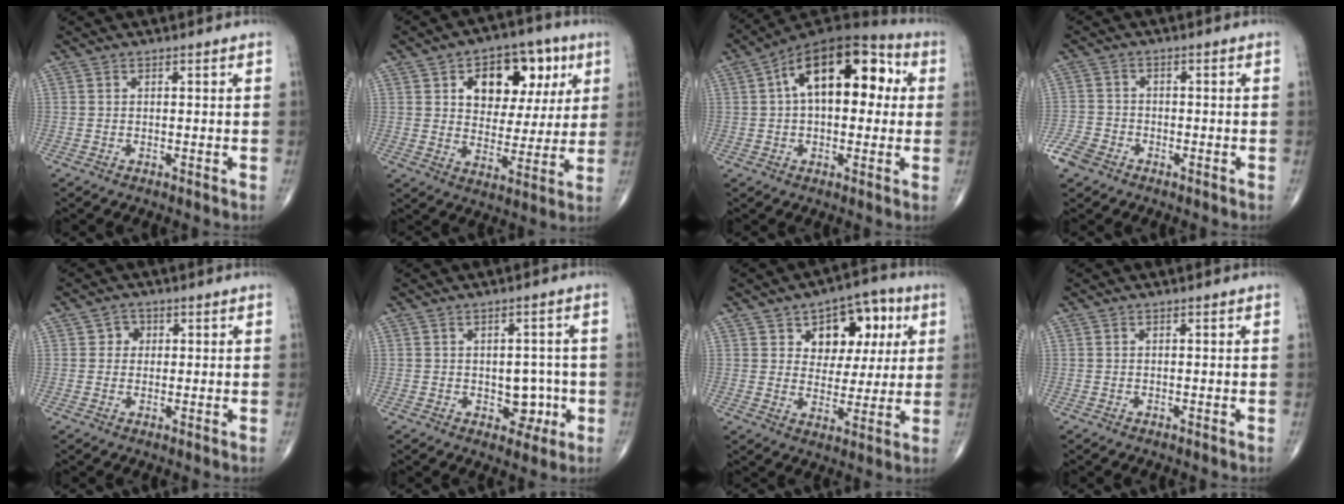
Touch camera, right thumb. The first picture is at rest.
{"total": 15.5, "force": [5.7, 10.0, 10.3], "torque": [-0.097, -0.005, 0.090]}
{"total": 18.4, "force": [3.9, 10.0, 14.9], "torque": [-0.201, 0.035, 0.048]}
{"total": 4.8, "force": [-3.1, 3.2, 1.8], "torque": [-0.038, 0.012, -0.061]}
{"total": 2.4, "force": [0.6, 2.2, 0.7], "torque": [0.007, 0.002, 0.002]}
{"total": 5.3, "force": [-1.1, 3.8, 3.5], "torque": [-0.009, 0.005, -0.010]}
{"total": 12.4, "force": [4.8, 8.1, 8.0], "torque": [-0.060, -0.008, 0.068]}
{"total": 0.0}